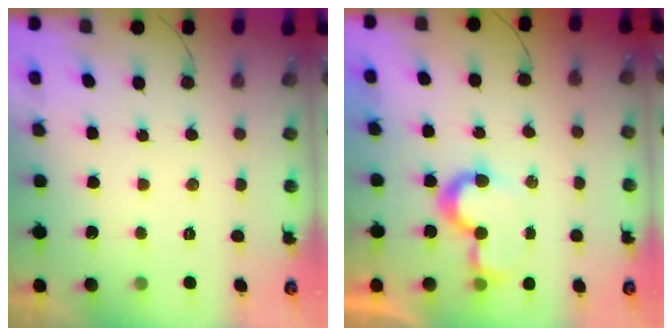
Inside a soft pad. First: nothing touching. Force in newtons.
{"total": 8.4, "press": 8.4, "slide": 0.7}